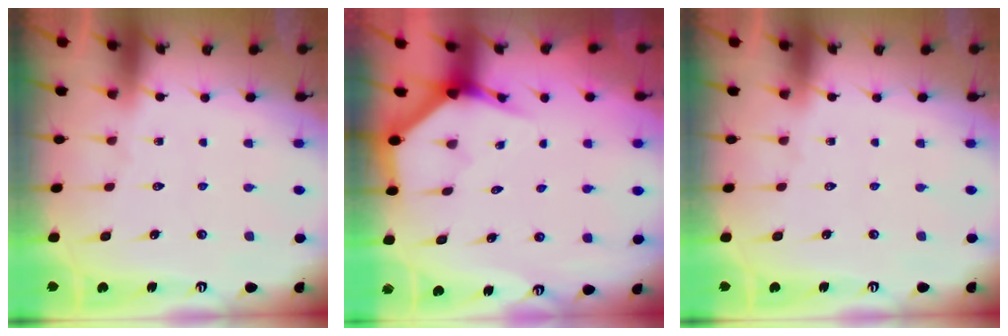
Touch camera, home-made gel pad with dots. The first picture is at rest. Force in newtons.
{"total": 3.8, "press": 3.8, "slide": 0.2}
{"total": 0.0}